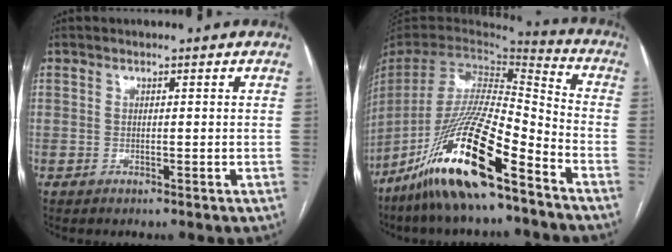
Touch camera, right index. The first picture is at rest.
{"total": 20.8, "force": [-13.4, 2.9, 15.6], "torque": [-0.324, -0.039, -0.252]}